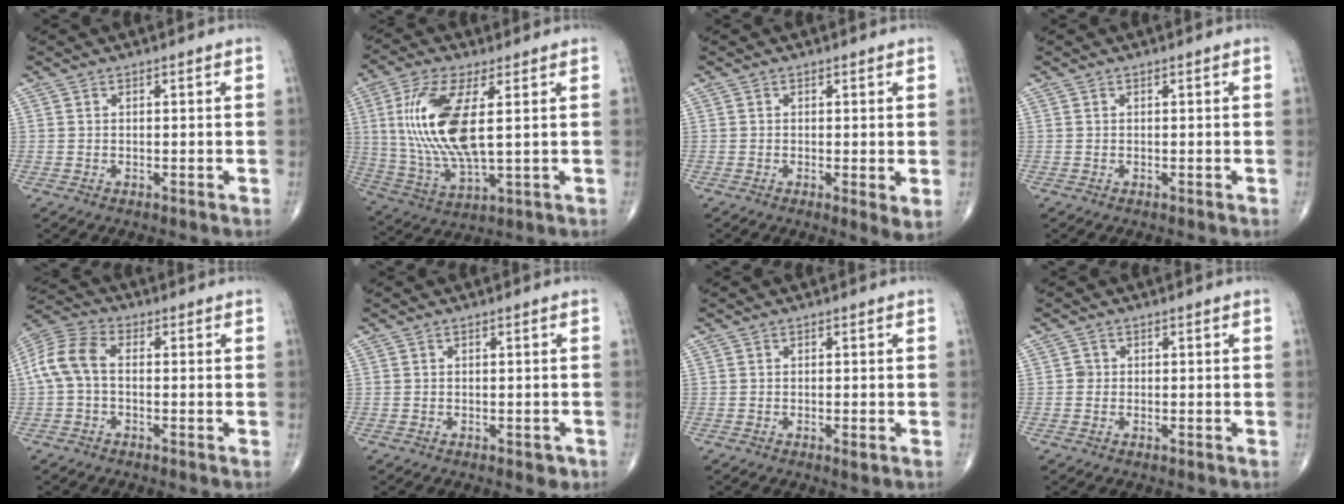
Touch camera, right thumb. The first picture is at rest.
{"total": 16.4, "force": [2.8, 5.8, 15.1], "torque": [-0.332, -0.016, 0.062]}
{"total": 2.7, "force": [-0.2, 0.7, 2.6], "torque": [-0.044, -0.013, -0.008]}
{"total": 0.0}
{"total": 8.5, "force": [-0.3, 5.1, 6.7], "torque": [-0.147, 0.026, -0.016]}
{"total": 1.6, "force": [-0.8, 1.0, 1.0], "torque": [-0.003, 0.001, -0.007]}
{"total": 1.2, "force": [-0.4, 0.3, 1.1], "torque": [-0.018, -0.004, -0.007]}
{"total": 1.1, "force": [-0.1, 1.0, 0.2], "torque": [0.003, 0.003, -0.003]}